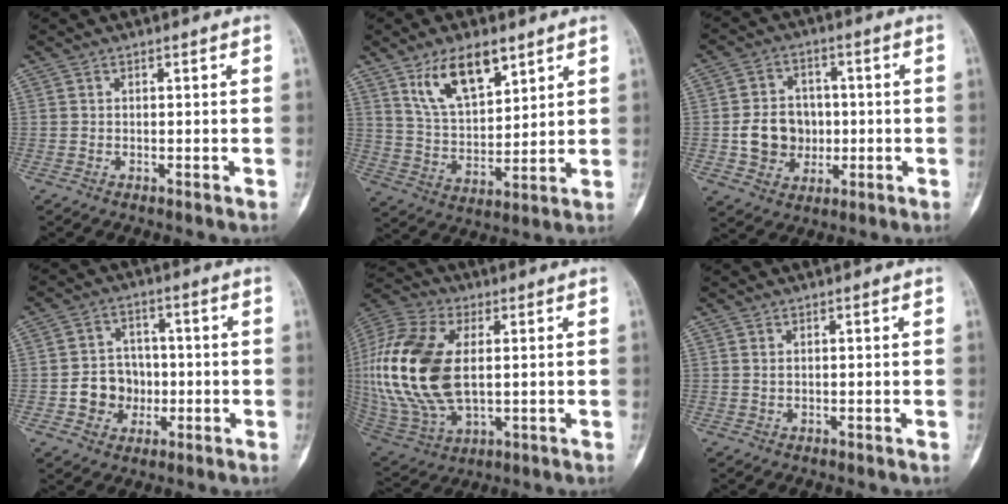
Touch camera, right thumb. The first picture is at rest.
{"total": 12.5, "force": [7.4, 5.7, 8.3], "torque": [-0.129, -0.038, 0.148]}
{"total": 10.0, "force": [-0.9, 8.6, 5.0], "torque": [-0.054, 0.013, -0.011]}
{"total": 8.2, "force": [-1.6, 7.2, 3.4], "torque": [-0.022, 0.020, -0.026]}
{"total": 23.2, "force": [1.9, 13.2, 19.0], "torque": [-0.413, -0.009, 0.041]}
{"total": 0.7, "force": [0.3, 0.4, 0.5], "torque": [-0.012, 0.002, 0.008]}